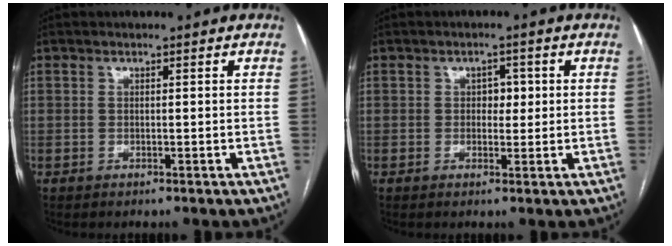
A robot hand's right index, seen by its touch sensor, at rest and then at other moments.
{"total": 2.5, "force": [0.4, 1.6, 1.8], "torque": [-0.020, 0.005, 0.004]}